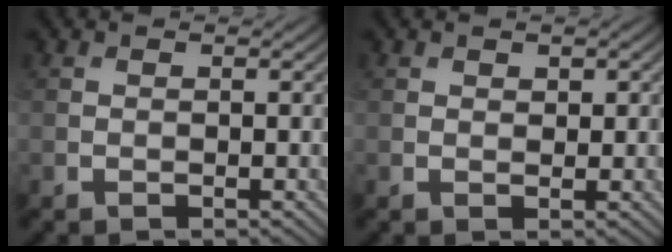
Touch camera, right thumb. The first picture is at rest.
{"total": 0.9, "force": [0.6, 0.6, 0.4], "torque": [-0.006, -0.003, 0.012]}